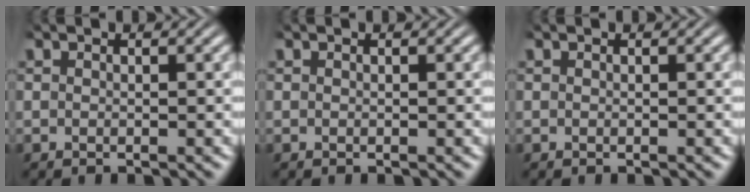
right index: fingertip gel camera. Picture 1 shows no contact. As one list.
[{"total": 0.0}, {"total": 0.0}]